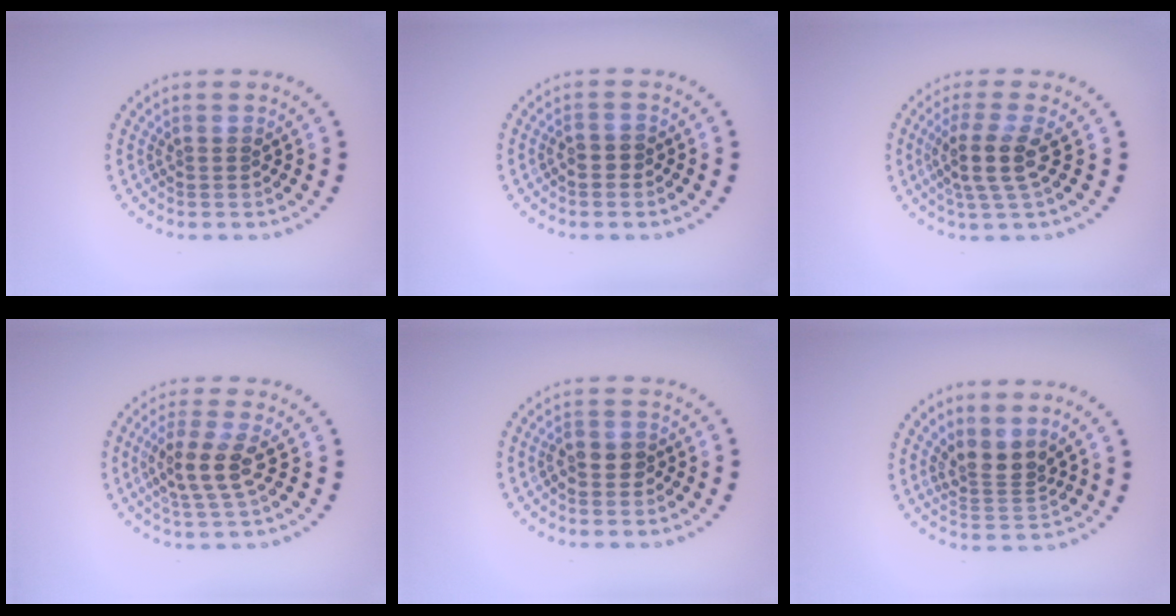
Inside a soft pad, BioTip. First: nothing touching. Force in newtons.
{"total": 0.9, "press": 0.6, "slide": 0.6}
{"total": 3.2, "press": 2.5, "slide": 2.0}
{"total": 3.3, "press": 2.9, "slide": 1.6}
{"total": 1.8, "press": 1.7, "slide": 0.7}
{"total": 2.6, "press": 1.9, "slide": 1.8}